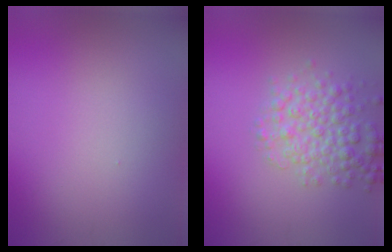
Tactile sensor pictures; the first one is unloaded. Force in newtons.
{"total": 4.0, "press": 4.0, "slide": 0.1}